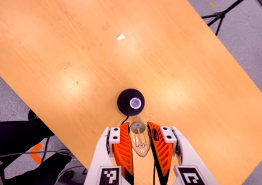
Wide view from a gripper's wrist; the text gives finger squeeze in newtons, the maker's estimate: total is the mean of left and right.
{"total": 20.9, "left": 23.5, "right": 18.3}